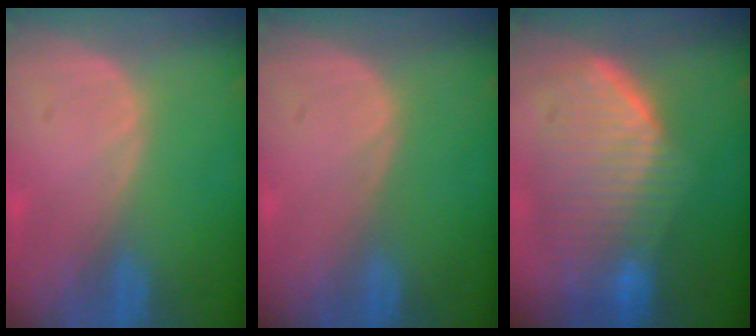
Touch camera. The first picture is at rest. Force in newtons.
{"total": 0.0}
{"total": 10.0, "press": 9.0, "slide": 4.4}